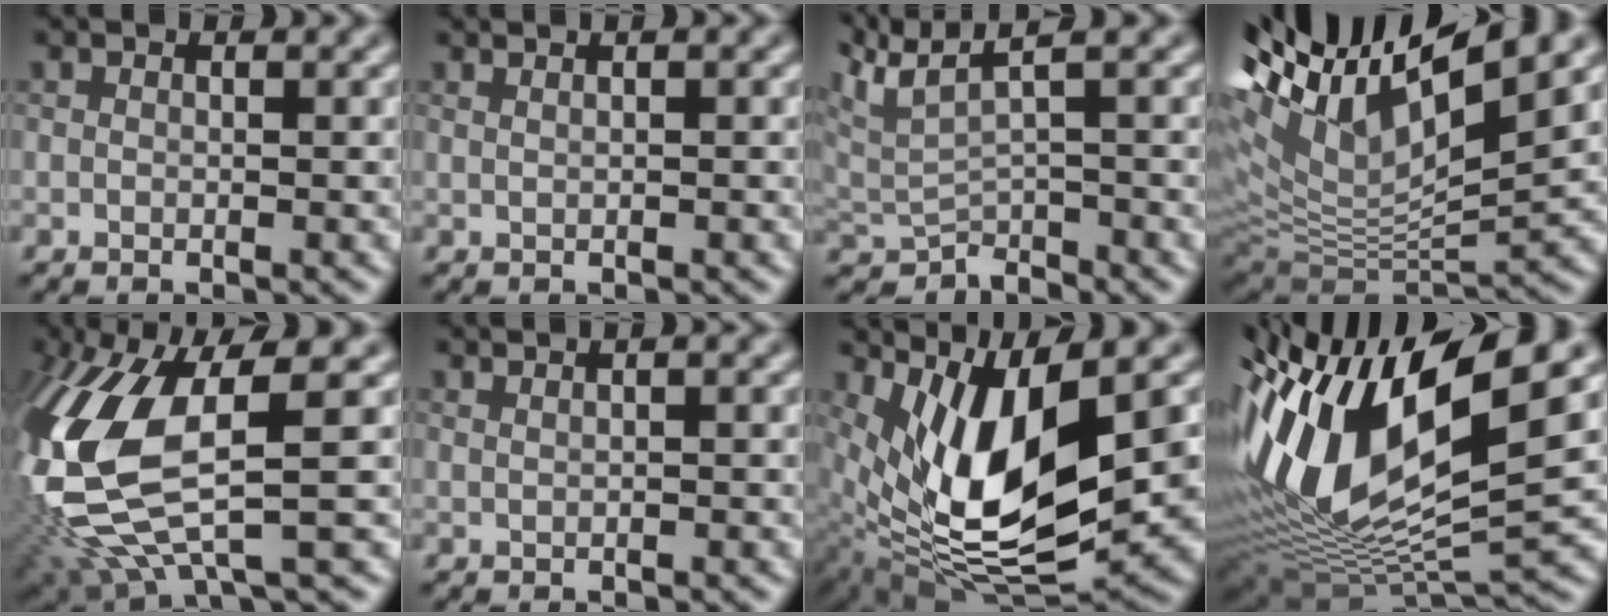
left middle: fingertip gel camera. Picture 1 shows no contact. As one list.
[{"total": 0.9, "force": [0.5, 0.4, 0.7], "torque": [0.000, -0.004, 0.001]}, {"total": 2.3, "force": [1.2, 0.4, 1.9], "torque": [-0.054, -0.004, 0.038]}, {"total": 11.4, "force": [5.4, 3.4, 9.4], "torque": [-0.192, 0.024, 0.116]}, {"total": 10.3, "force": [0.1, 3.4, 9.8], "torque": [-0.240, -0.017, 0.015]}, {"total": 1.7, "force": [0.9, 0.7, 1.3], "torque": [-0.009, 0.005, 0.004]}, {"total": 11.1, "force": [1.8, 4.2, 10.1], "torque": [-0.196, -0.012, 0.050]}, {"total": 14.5, "force": [2.2, 6.2, 12.9], "torque": [-0.278, 0.005, 0.048]}]